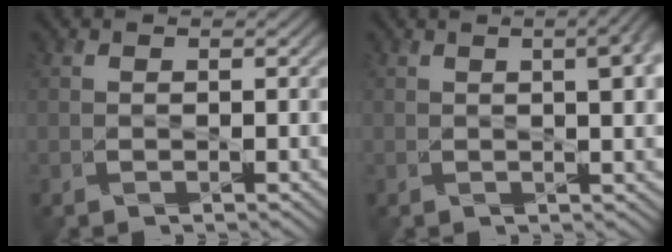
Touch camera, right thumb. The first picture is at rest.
{"total": 6.1, "force": [1.6, 2.2, 5.5], "torque": [-0.046, 0.015, 0.012]}